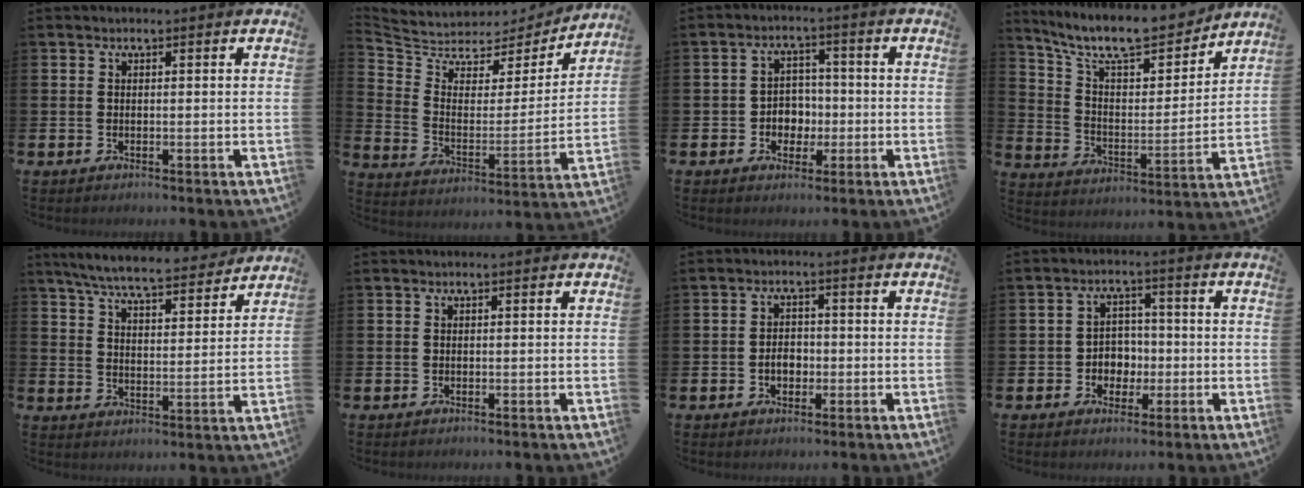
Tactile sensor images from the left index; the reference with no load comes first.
{"total": 6.0, "force": [5.4, 2.5, 0.6], "torque": [-0.052, -0.048, 0.090]}
{"total": 3.8, "force": [-0.7, 3.5, 1.1], "torque": [-0.024, 0.003, -0.021]}
{"total": 11.3, "force": [10.0, 2.8, 4.5], "torque": [-0.120, -0.069, 0.174]}
{"total": 7.2, "force": [6.8, 0.8, 2.3], "torque": [-0.069, -0.044, 0.116]}
{"total": 0.0}
{"total": 2.8, "force": [-0.7, 2.0, 1.7], "torque": [-0.015, -0.003, -0.020]}
{"total": 3.6, "force": [-0.7, 3.4, 1.1], "torque": [-0.023, 0.004, -0.024]}